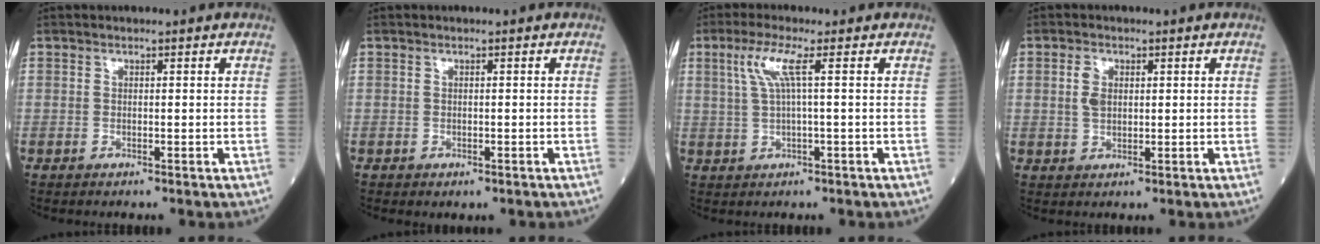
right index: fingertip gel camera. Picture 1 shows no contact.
{"total": 0.7, "force": [-0.4, 0.5, 0.4], "torque": [-0.006, 0.000, -0.002]}
{"total": 4.5, "force": [1.4, -0.3, 4.2], "torque": [-0.095, 0.013, 0.032]}
{"total": 2.9, "force": [0.7, 1.8, 2.2], "torque": [-0.046, 0.004, 0.014]}